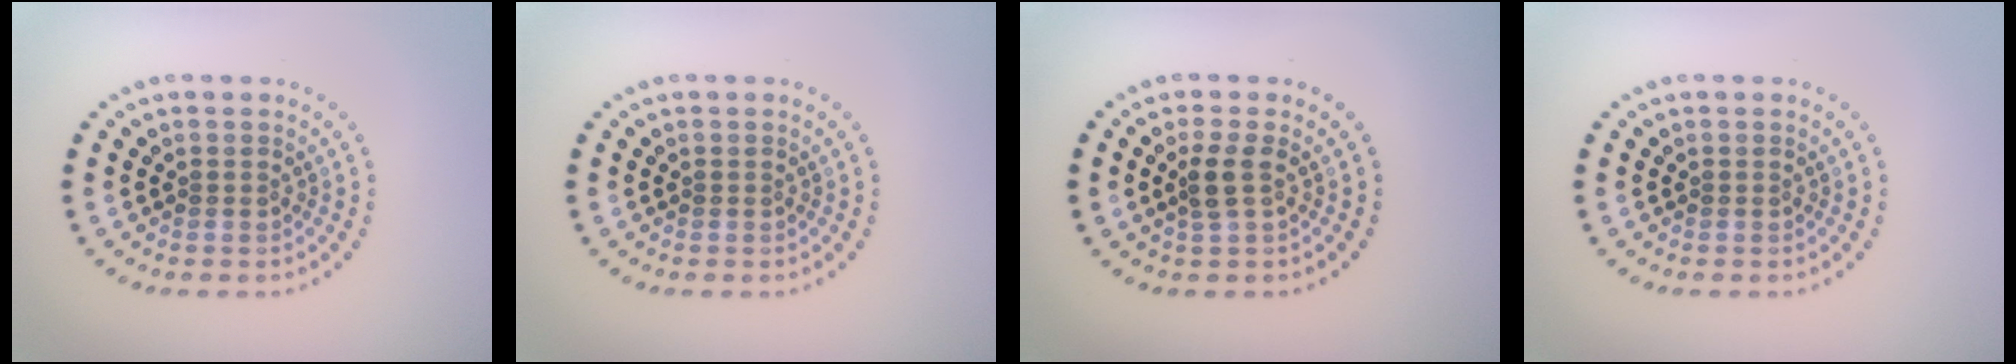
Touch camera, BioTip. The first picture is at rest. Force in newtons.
{"total": 0.0}
{"total": 1.8, "press": 1.5, "slide": 1.0}
{"total": 0.0}